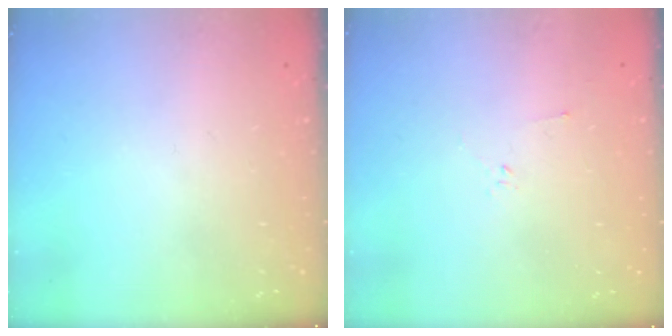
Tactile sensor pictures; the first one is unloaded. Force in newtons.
{"total": 2.2, "press": 2.1, "slide": 0.7}